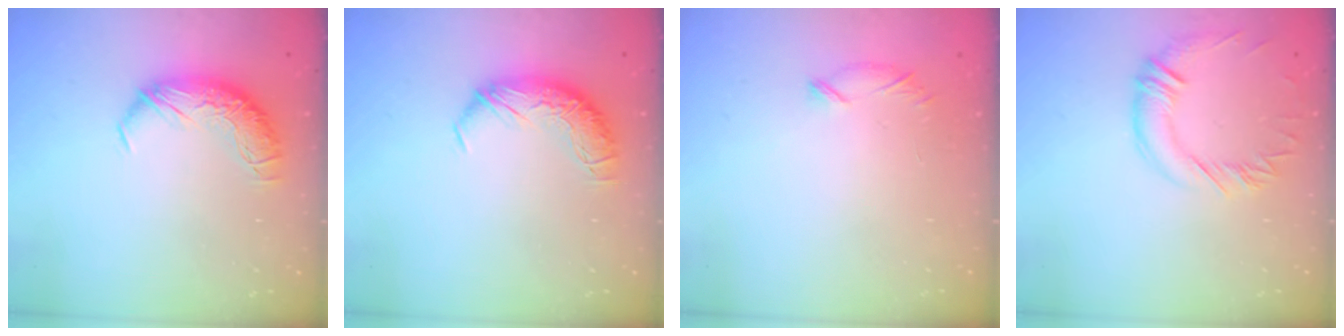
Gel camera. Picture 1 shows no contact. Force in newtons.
{"total": 0.0}
{"total": 6.5, "press": 6.5, "slide": 0.8}
{"total": 0.8, "press": 0.2, "slide": 0.8}